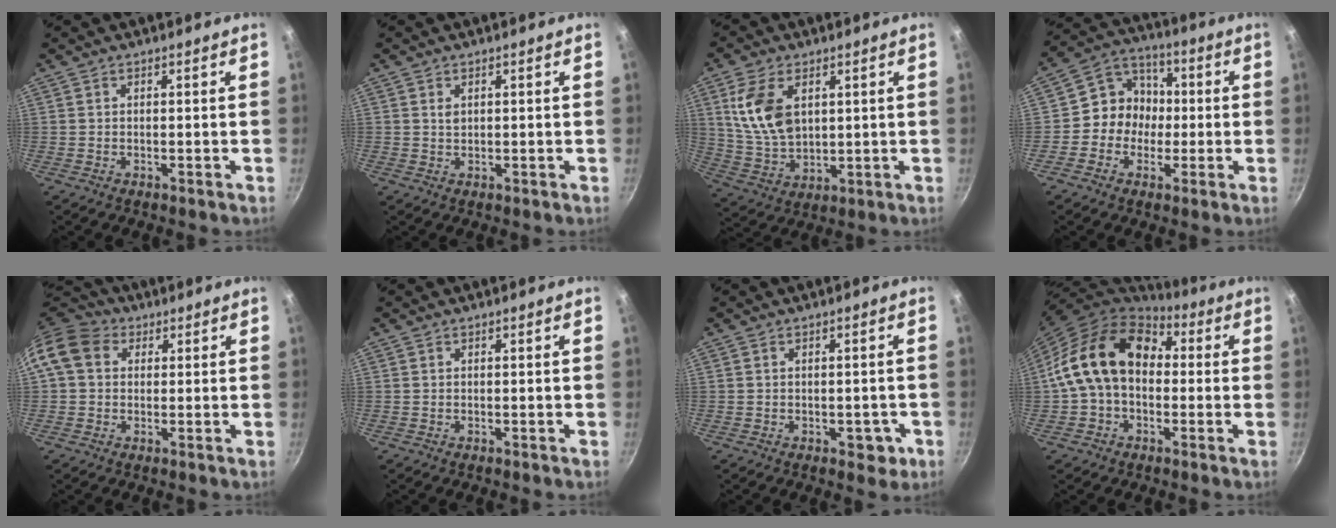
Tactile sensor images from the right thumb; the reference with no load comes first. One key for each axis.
{"total": 1.2, "fx": 0.5, "fy": 0.8, "fz": 0.7, "tx": -0.011, "ty": -0.003, "tz": 0.010}
{"total": 11.9, "fx": 3.5, "fy": 7.3, "fz": 8.7, "tx": -0.157, "ty": -0.025, "tz": 0.080}
{"total": 9.6, "fx": -0.9, "fy": 8.8, "fz": 3.8, "tx": -0.020, "ty": 0.028, "tz": -0.034}
{"total": 10.3, "fx": 2.4, "fy": 8.3, "fz": 5.7, "tx": -0.092, "ty": 0.020, "tz": 0.024}
{"total": 0.0}
{"total": 3.7, "fx": -1.2, "fy": 2.4, "fz": 2.5, "tx": -0.006, "ty": 0.013, "tz": -0.008}
{"total": 18.7, "fx": 2.2, "fy": 12.9, "fz": 13.3, "tx": -0.211, "ty": 0.042, "tz": 0.025}